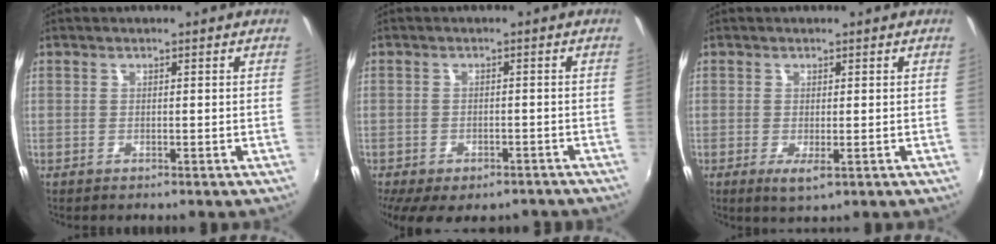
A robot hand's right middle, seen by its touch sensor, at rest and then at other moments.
{"total": 11.3, "force": [-7.9, 5.4, 5.9], "torque": [-0.135, -0.031, -0.108]}
{"total": 2.6, "force": [-0.7, 0.6, 2.5], "torque": [-0.045, -0.011, -0.008]}